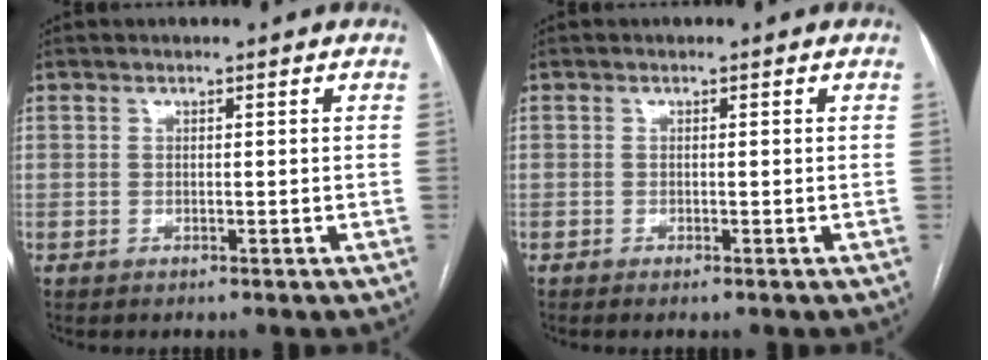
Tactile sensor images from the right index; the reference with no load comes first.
{"total": 0.6, "force": [-0.4, -0.1, 0.4], "torque": [-0.010, -0.001, -0.007]}